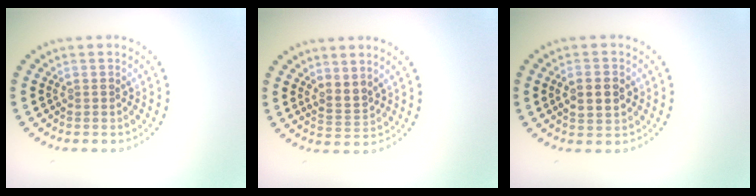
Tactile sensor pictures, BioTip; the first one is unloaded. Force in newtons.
{"total": 2.0, "press": 1.5, "slide": 1.4}
{"total": 3.1, "press": 3.1, "slide": 0.1}